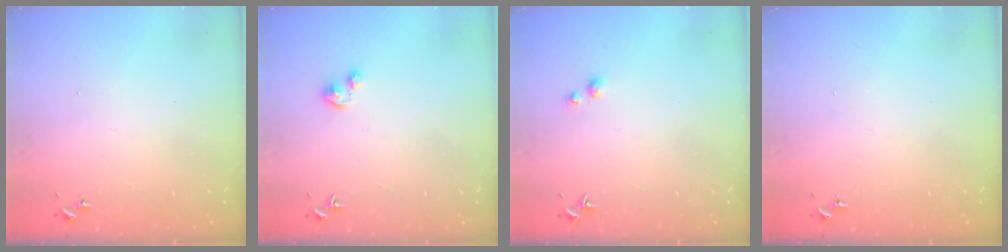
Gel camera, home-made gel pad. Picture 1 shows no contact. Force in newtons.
{"total": 3.2, "press": 3.2, "slide": 0.3}
{"total": 2.9, "press": 2.8, "slide": 0.4}
{"total": 0.0}